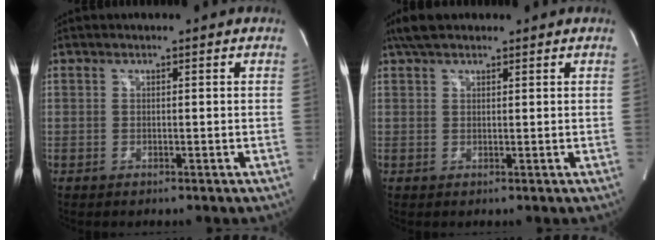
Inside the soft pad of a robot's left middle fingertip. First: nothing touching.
{"total": 4.0, "force": [3.1, 1.6, 1.8], "torque": [-0.041, 0.020, 0.059]}